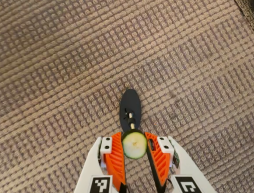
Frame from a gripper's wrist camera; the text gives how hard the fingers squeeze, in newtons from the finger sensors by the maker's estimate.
{"total": 9.9, "left": 9.7, "right": 10.0}